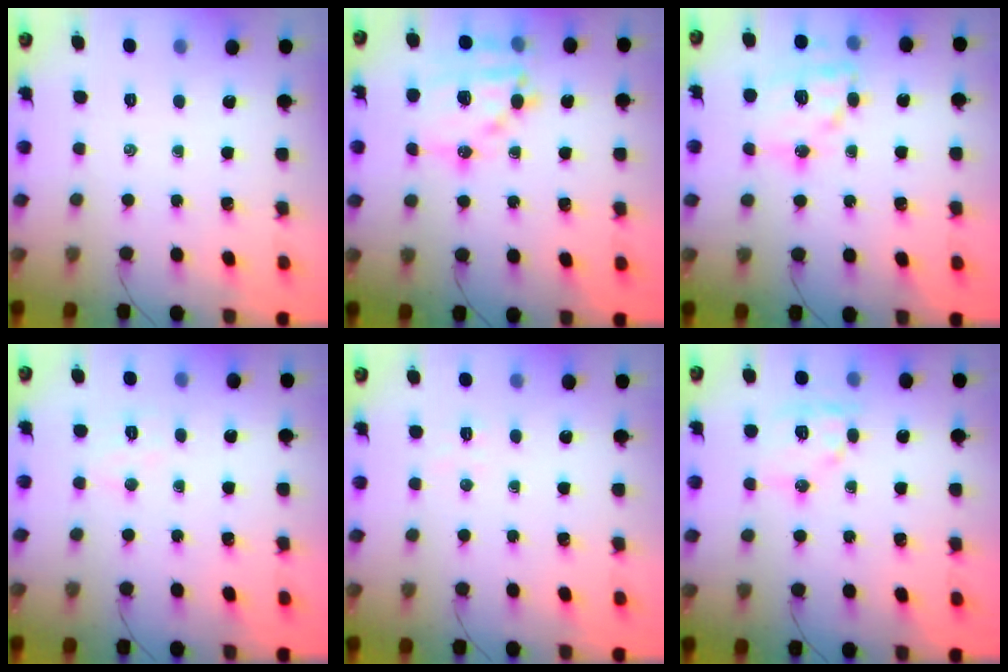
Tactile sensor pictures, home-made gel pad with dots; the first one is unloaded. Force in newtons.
{"total": 15.5, "press": 15.2, "slide": 2.8}
{"total": 15.3, "press": 15.2, "slide": 2.1}
{"total": 5.8, "press": 5.7, "slide": 1.2}
{"total": 3.9, "press": 3.8, "slide": 0.9}
{"total": 11.8, "press": 11.8, "slide": 0.7}